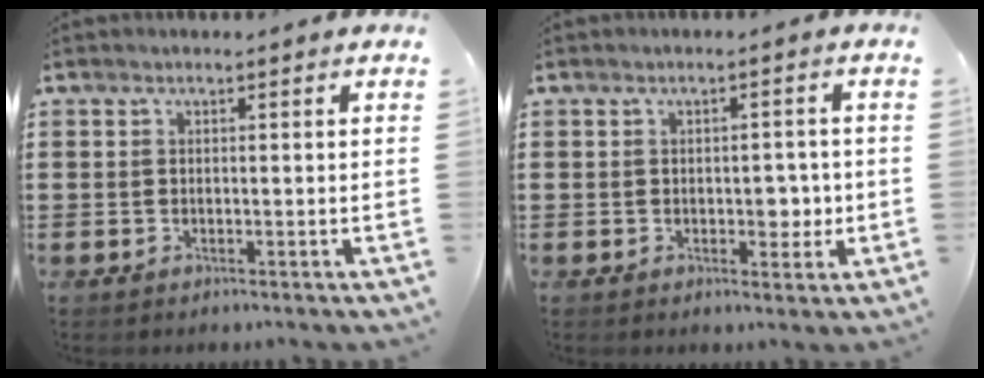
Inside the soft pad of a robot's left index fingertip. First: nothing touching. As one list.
[{"total": 3.5, "force": [-0.4, 2.2, 2.8], "torque": [-0.030, -0.005, -0.014]}]